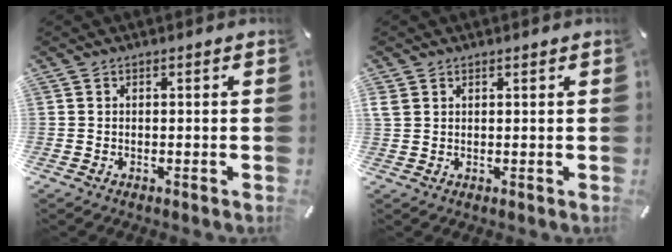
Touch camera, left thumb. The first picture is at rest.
{"total": 1.7, "force": [1.1, 1.2, 0.6], "torque": [-0.014, 0.000, 0.021]}